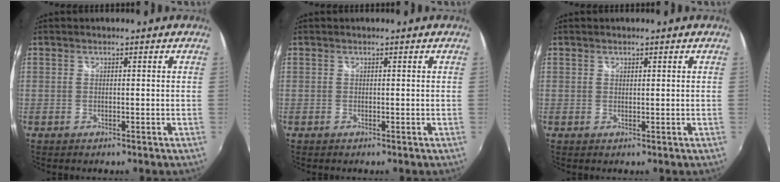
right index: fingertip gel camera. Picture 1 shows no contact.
{"total": 0.0}
{"total": 0.5, "force": [0.4, 0.3, 0.1], "torque": [-0.001, 0.000, 0.007]}